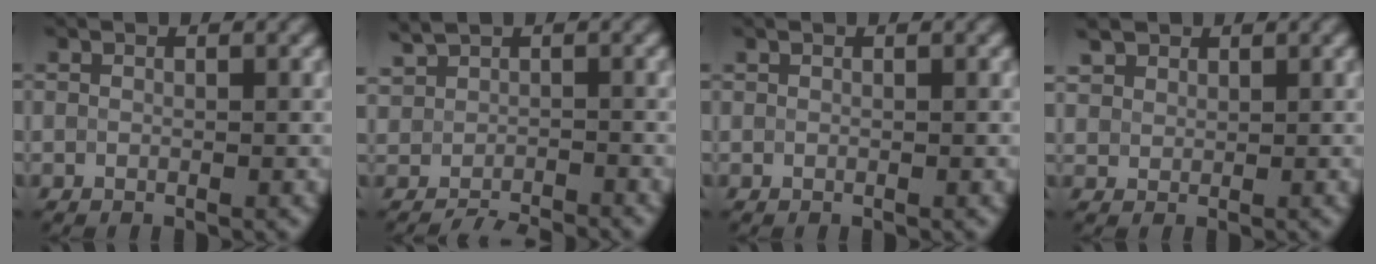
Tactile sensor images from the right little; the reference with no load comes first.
{"total": 2.4, "force": [-1.9, 1.1, 1.0], "torque": [-0.013, -0.008, -0.040]}
{"total": 0.0}
{"total": 2.8, "force": [2.1, 1.6, 0.9], "torque": [-0.037, 0.007, 0.046]}